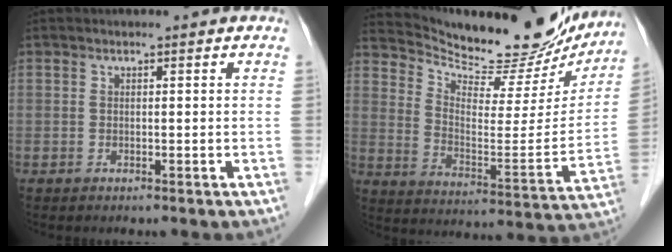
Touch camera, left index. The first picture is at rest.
{"total": 22.8, "force": [20.8, 5.7, 7.5], "torque": [-0.119, -0.044, 0.289]}